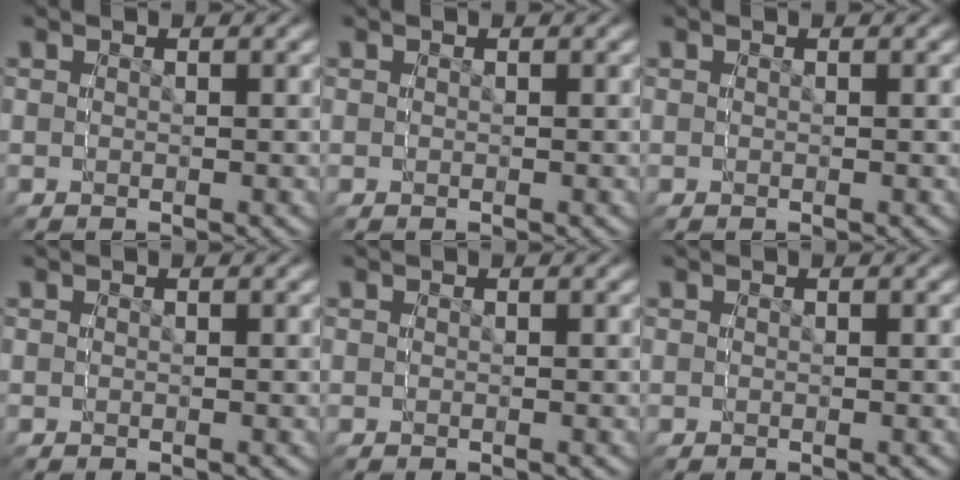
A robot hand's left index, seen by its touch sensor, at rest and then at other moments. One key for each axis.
{"total": 0.0}
{"total": 0.0}
{"total": 0.0}
{"total": 0.0}
{"total": 0.0}